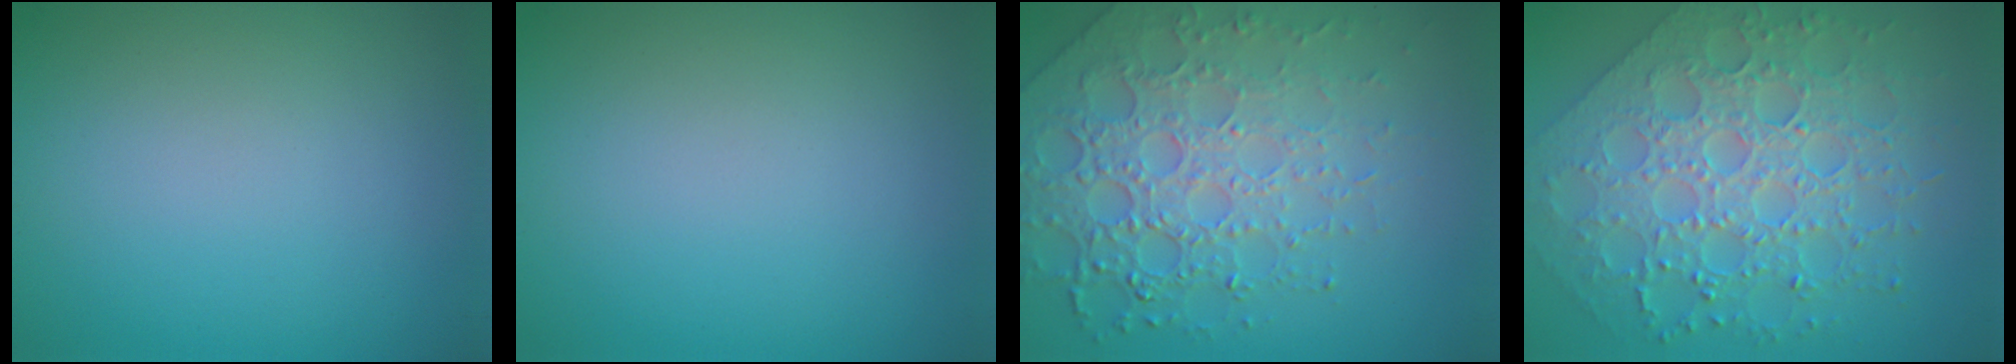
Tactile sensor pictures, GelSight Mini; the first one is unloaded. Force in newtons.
{"total": 0.0}
{"total": 8.0, "press": 5.5, "slide": 5.9}
{"total": 8.4, "press": 6.2, "slide": 5.6}